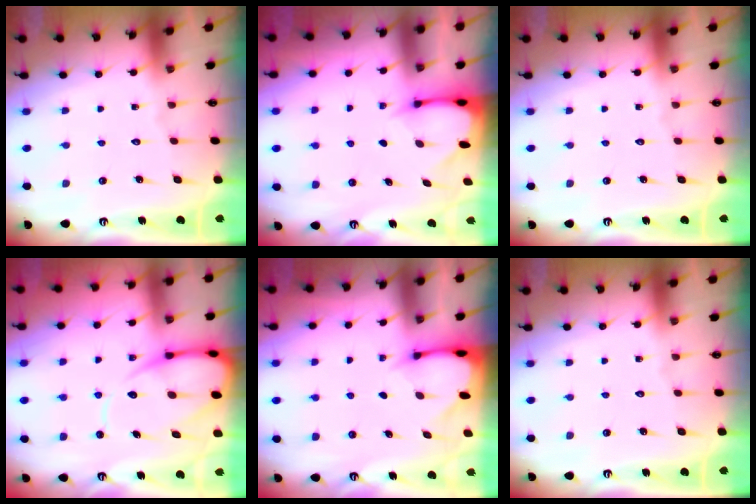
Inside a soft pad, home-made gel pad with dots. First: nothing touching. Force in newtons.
{"total": 2.6, "press": 2.5, "slide": 0.3}
{"total": 0.0}
{"total": 12.1, "press": 12.0, "slide": 1.4}
{"total": 2.5, "press": 2.5, "slide": 0.1}
{"total": 0.0}